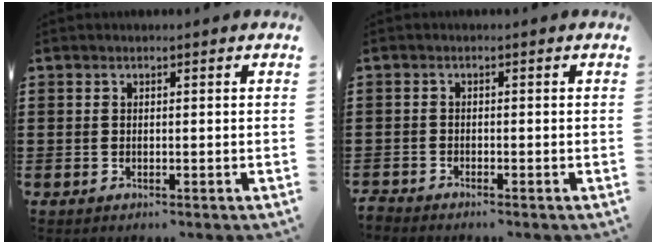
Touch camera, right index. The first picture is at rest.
{"total": 1.5, "force": [-1.5, 0.0, -0.2], "torque": [-0.001, 0.002, -0.034]}